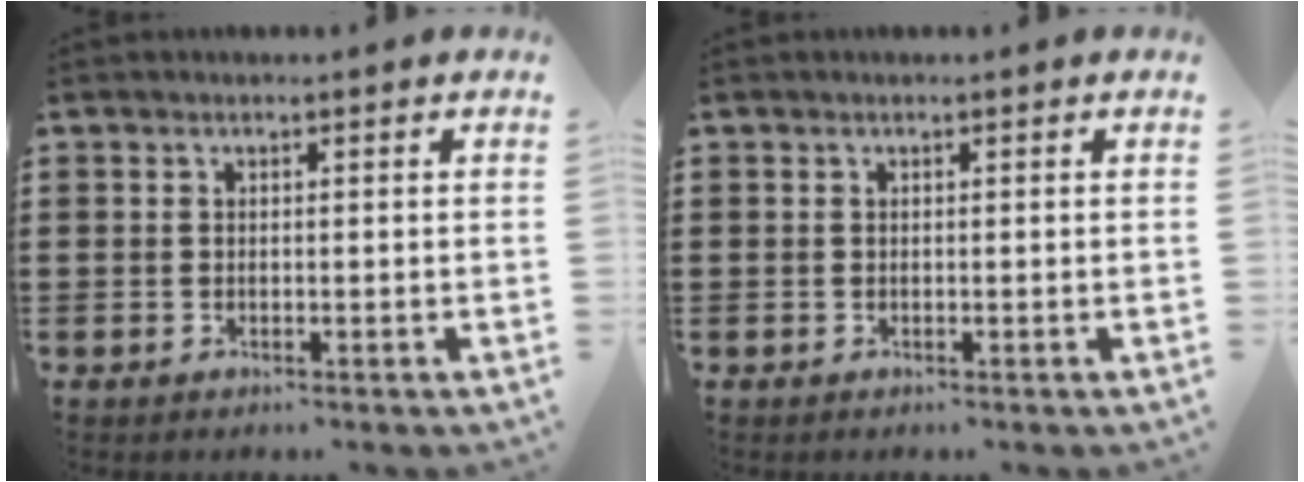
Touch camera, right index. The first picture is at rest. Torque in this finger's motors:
{"motor_torque": [1.07, 1.07, 0.00, 0.01]}